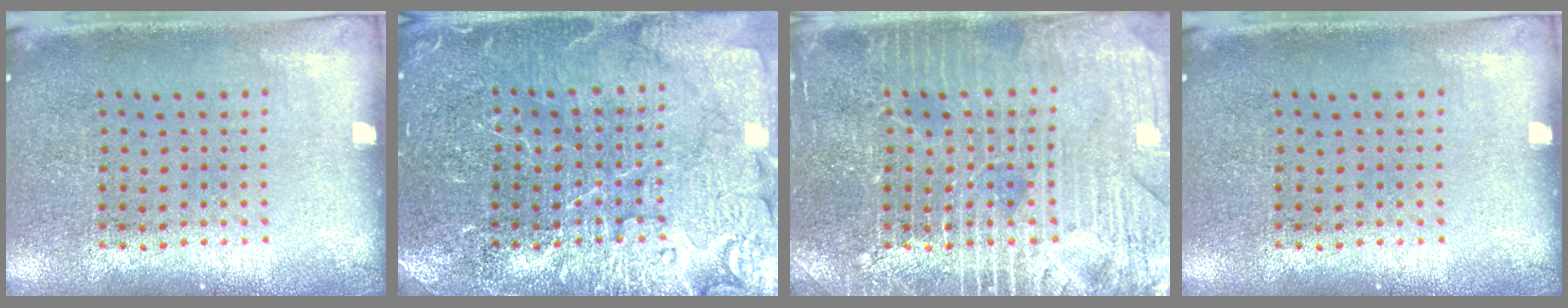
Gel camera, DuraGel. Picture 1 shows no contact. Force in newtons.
{"total": 6.5, "press": 6.4, "slide": 1.0}
{"total": 4.2, "press": 4.2, "slide": 0.6}
{"total": 0.0}